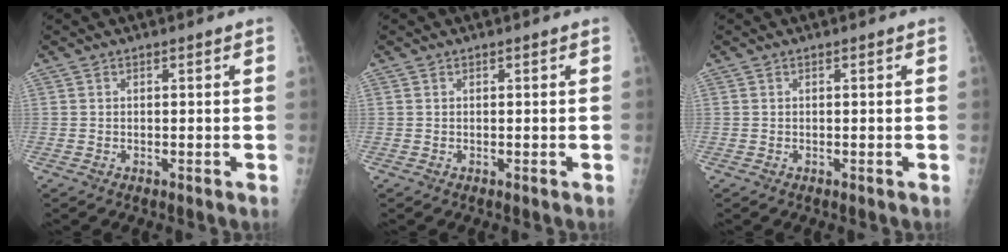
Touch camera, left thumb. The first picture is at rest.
{"total": 0.0}
{"total": 0.0}